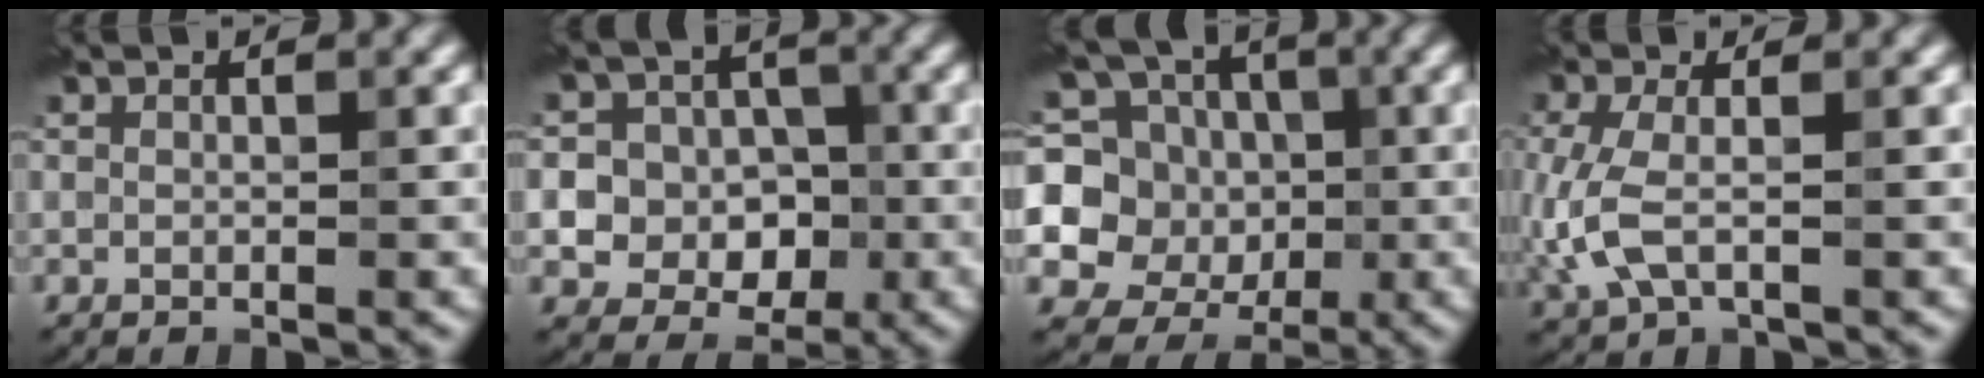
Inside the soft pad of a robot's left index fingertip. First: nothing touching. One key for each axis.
{"total": 8.7, "fx": -0.8, "fy": 8.1, "fz": 2.9, "tx": -0.055, "ty": 0.028, "tz": -0.040}
{"total": 11.2, "fx": 0.6, "fy": 10.4, "fz": 4.3, "tx": -0.123, "ty": 0.038, "tz": -0.014}
{"total": 3.9, "fx": -0.7, "fy": 1.8, "fz": 3.4, "tx": -0.094, "ty": -0.001, "tz": -0.019}